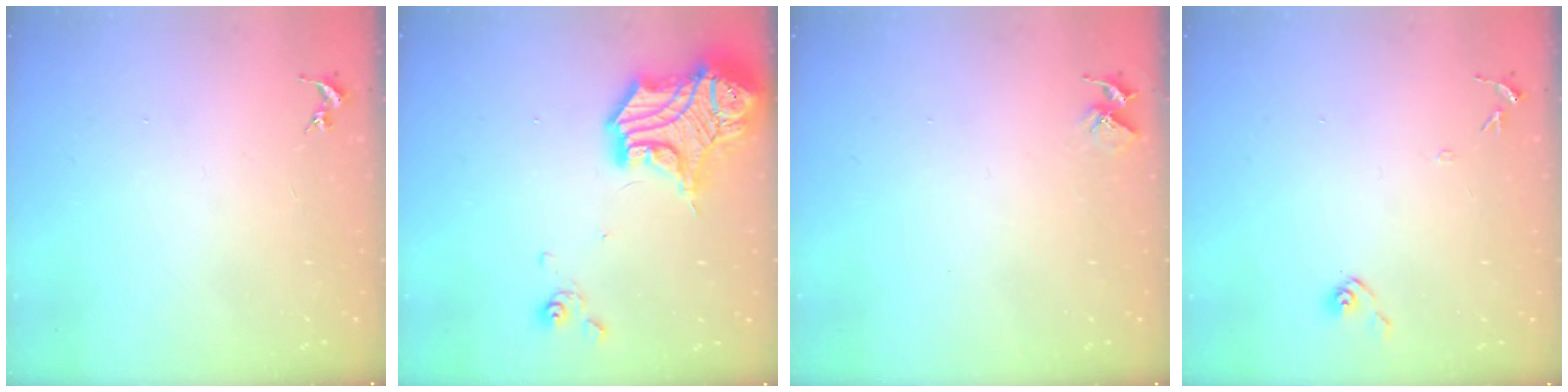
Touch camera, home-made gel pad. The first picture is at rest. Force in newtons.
{"total": 22.3, "press": 22.2, "slide": 2.3}
{"total": 6.6, "press": 6.6, "slide": 0.5}
{"total": 6.6, "press": 6.6, "slide": 0.5}